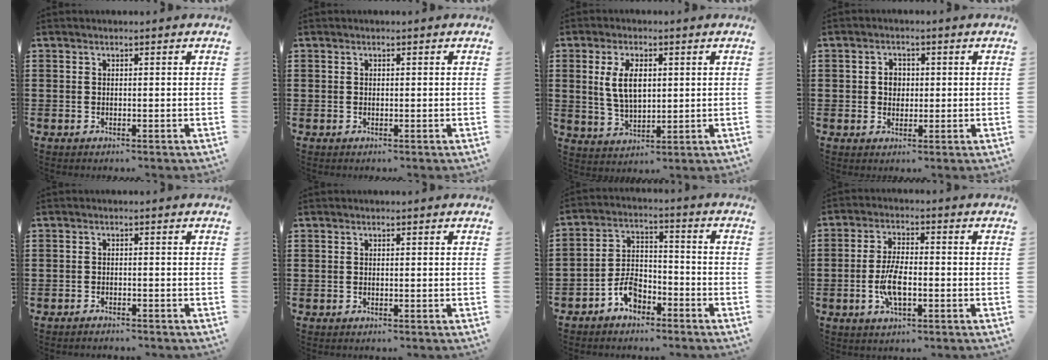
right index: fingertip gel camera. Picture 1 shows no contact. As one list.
[{"total": 0.0}, {"total": 6.8, "force": [1.3, 3.5, 5.7], "torque": [-0.125, 0.004, 0.016]}, {"total": 2.5, "force": [0.1, 2.1, 1.3], "torque": [-0.031, 0.010, -0.001]}, {"total": 1.2, "force": [-1.2, 0.1, 0.0], "torque": [-0.003, 0.003, -0.025]}, {"total": 0.0}, {"total": 5.7, "force": [-3.8, 3.2, 2.8], "torque": [-0.061, 0.014, -0.074]}, {"total": 6.2, "force": [-1.5, 2.4, 5.5], "torque": [-0.122, -0.002, -0.035]}]